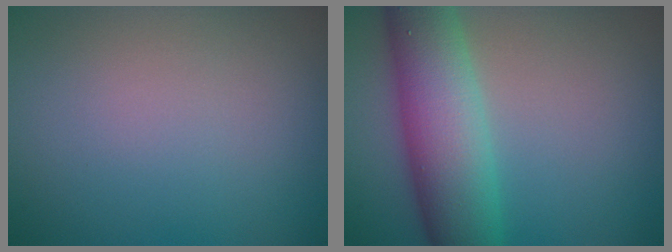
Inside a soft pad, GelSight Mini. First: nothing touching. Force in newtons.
{"total": 8.6, "press": 8.6, "slide": 0.4}